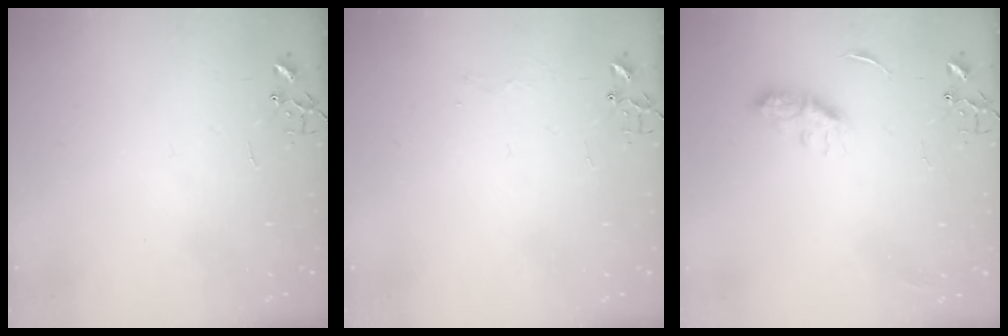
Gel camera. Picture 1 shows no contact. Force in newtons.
{"total": 3.8, "press": 3.8, "slide": 0.4}
{"total": 7.2, "press": 7.2, "slide": 0.3}